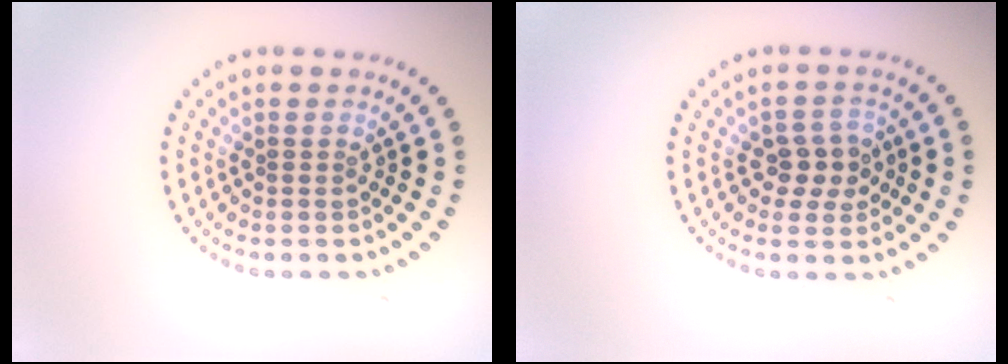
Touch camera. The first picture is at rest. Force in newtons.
{"total": 2.6, "press": 2.5, "slide": 0.8}